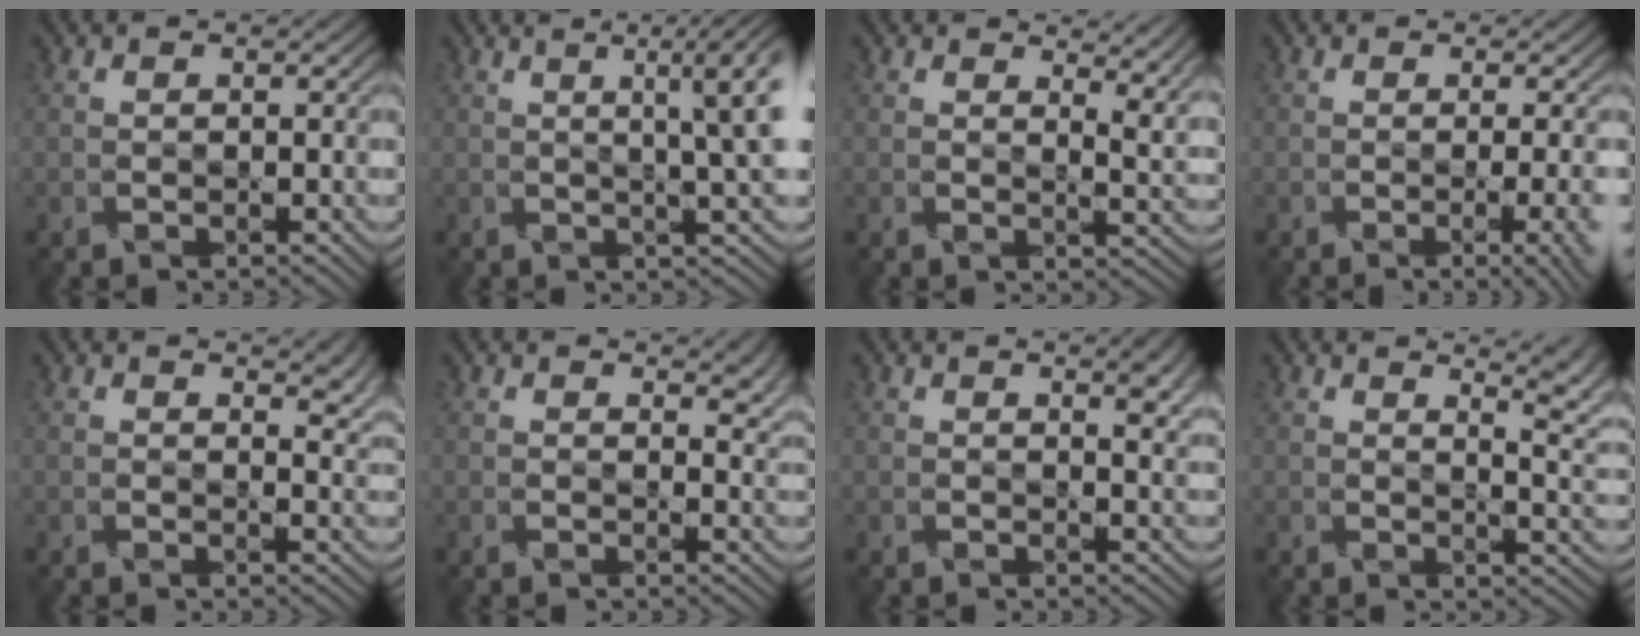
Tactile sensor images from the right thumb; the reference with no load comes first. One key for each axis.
{"total": 6.6, "fx": 1.8, "fy": 0.9, "fz": 6.3, "tx": -0.080, "ty": 0.020, "tz": 0.025}
{"total": 4.8, "fx": 3.4, "fy": 1.7, "fz": 2.9, "tx": -0.051, "ty": -0.007, "tz": 0.054}
{"total": 4.9, "fx": -1.3, "fy": 1.4, "fz": 4.5, "tx": -0.048, "ty": -0.002, "tz": -0.009}
{"total": 3.3, "fx": 2.1, "fy": 1.5, "fz": 2.1, "tx": -0.030, "ty": -0.006, "tz": 0.034}
{"total": 3.0, "fx": 1.8, "fy": 1.4, "fz": 2.0, "tx": -0.030, "ty": -0.006, "tz": 0.030}
{"total": 3.3, "fx": 1.8, "fy": 1.0, "fz": 2.6, "tx": -0.042, "ty": -0.002, "tz": 0.032}
{"total": 6.2, "fx": 3.9, "fy": 1.6, "fz": 4.6, "tx": -0.053, "ty": 0.007, "tz": 0.060}